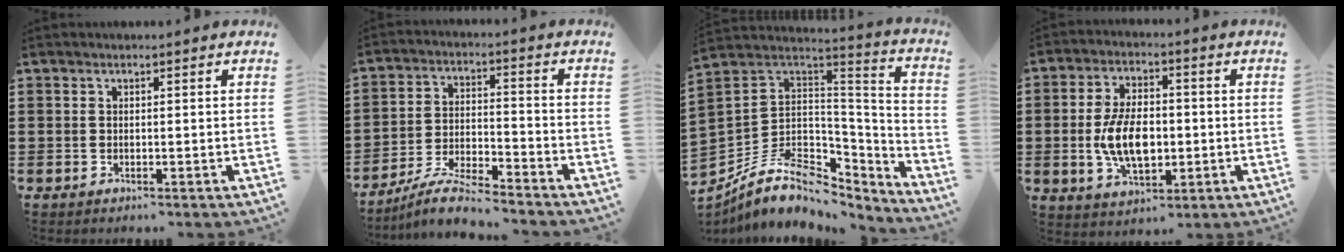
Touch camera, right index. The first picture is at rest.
{"total": 6.8, "force": [-6.4, 0.2, 2.3], "torque": [-0.059, -0.003, -0.128]}
{"total": 10.6, "force": [-5.9, 6.5, 6.1], "torque": [-0.136, 0.006, -0.105]}
{"total": 9.0, "force": [-1.2, 5.0, 7.4], "torque": [-0.151, 0.000, -0.025]}